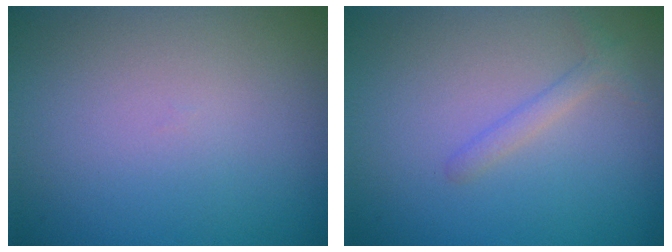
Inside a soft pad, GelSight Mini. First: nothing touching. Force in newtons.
{"total": 1.3, "press": 1.3, "slide": 0.1}